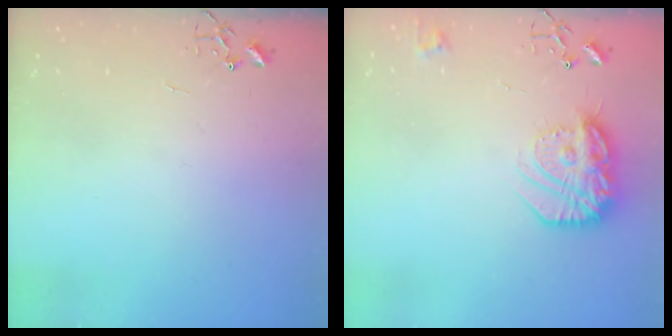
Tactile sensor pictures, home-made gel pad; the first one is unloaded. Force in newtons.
{"total": 18.0, "press": 18.0, "slide": 1.3}